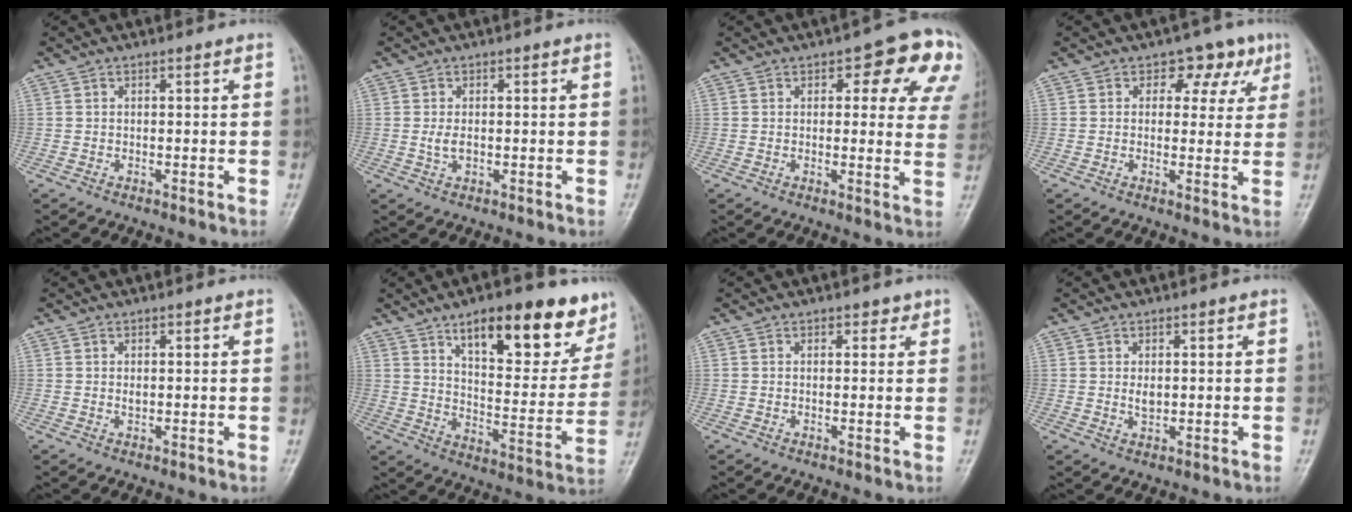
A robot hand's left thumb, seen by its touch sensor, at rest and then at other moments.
{"total": 2.2, "force": [-0.1, 1.2, 1.8], "torque": [-0.039, -0.002, -0.003]}
{"total": 13.2, "force": [5.9, 6.1, 10.2], "torque": [-0.062, -0.018, 0.056]}
{"total": 6.5, "force": [2.9, 4.7, 3.4], "torque": [0.004, -0.003, 0.029]}
{"total": 0.9, "force": [0.2, 0.6, 0.7], "torque": [-0.011, 0.001, 0.005]}
{"total": 20.7, "force": [13.0, 8.0, 13.9], "torque": [-0.136, -0.056, 0.194]}
{"total": 1.4, "force": [0.9, 1.0, 0.5], "torque": [0.008, -0.004, 0.008]}
{"total": 2.1, "force": [0.3, 1.3, 1.6], "torque": [-0.022, -0.005, 0.007]}